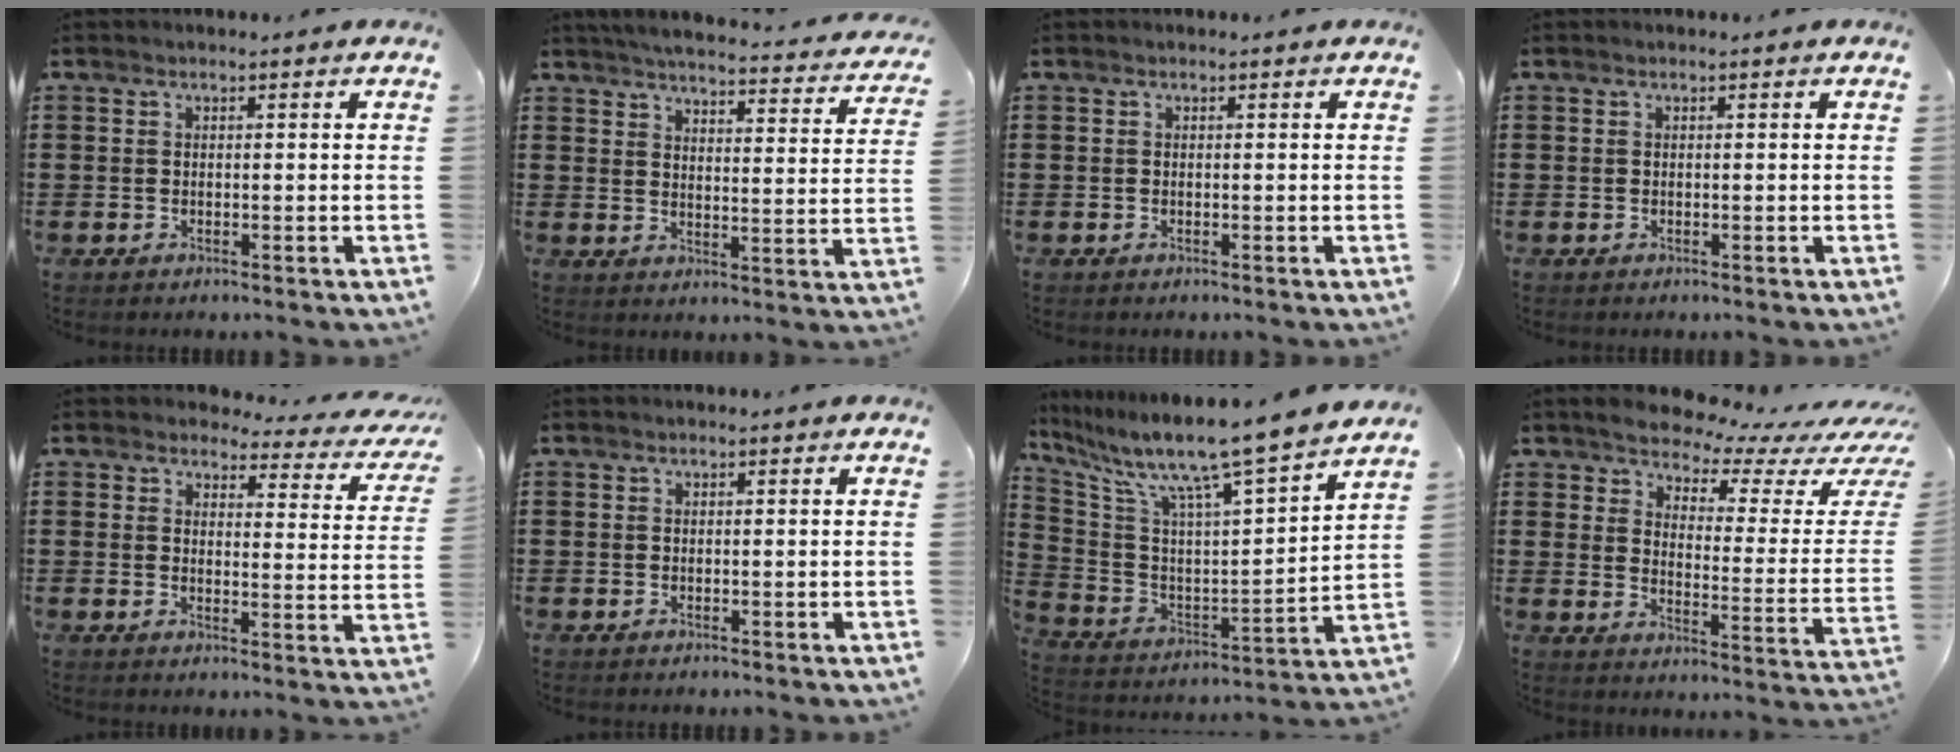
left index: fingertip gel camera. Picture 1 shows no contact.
{"total": 4.2, "force": [4.0, -0.3, 1.3], "torque": [-0.046, -0.032, 0.064]}
{"total": 0.0}
{"total": 0.0}
{"total": 3.7, "force": [3.3, 1.1, 1.3], "torque": [-0.037, -0.017, 0.055]}
{"total": 0.0}
{"total": 11.3, "force": [9.6, -0.4, 6.0], "torque": [-0.144, -0.078, 0.150]}
{"total": 4.7, "force": [4.6, 0.3, 0.8], "torque": [-0.038, -0.044, 0.074]}